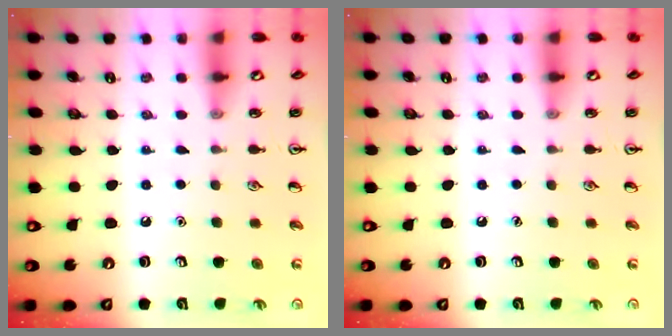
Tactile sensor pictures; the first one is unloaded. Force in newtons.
{"total": 0.0}